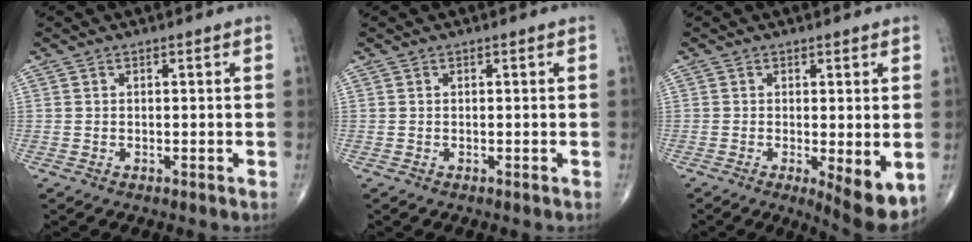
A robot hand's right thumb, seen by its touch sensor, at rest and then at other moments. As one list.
[{"total": 0.0}, {"total": 7.1, "force": [-1.4, 2.1, 6.6], "torque": [-0.095, -0.022, -0.019]}]